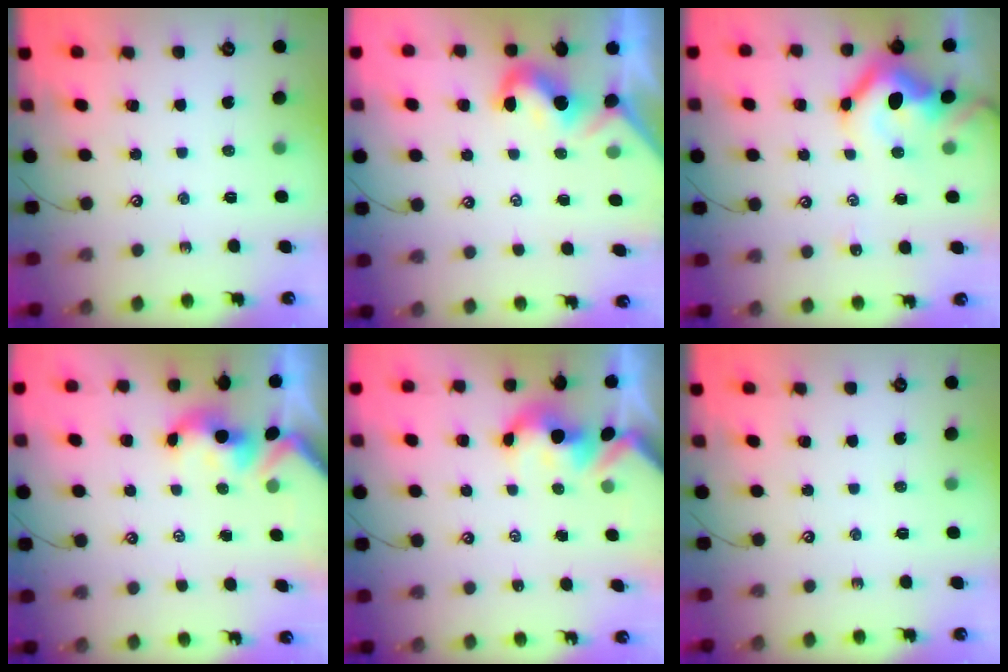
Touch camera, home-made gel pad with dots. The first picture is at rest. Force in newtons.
{"total": 2.1, "press": 2.0, "slide": 0.6}
{"total": 11.9, "press": 11.9, "slide": 1.3}
{"total": 1.1, "press": 0.8, "slide": 0.7}
{"total": 3.8, "press": 3.7, "slide": 0.5}
{"total": 0.0}